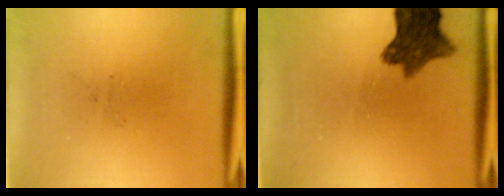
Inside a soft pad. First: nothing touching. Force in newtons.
{"total": 8.7}